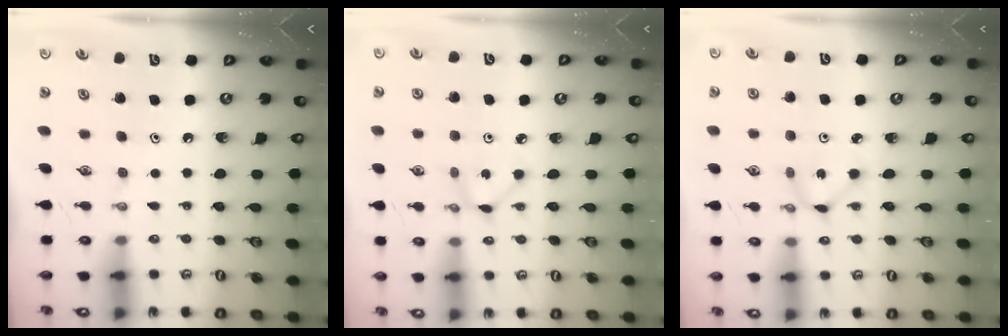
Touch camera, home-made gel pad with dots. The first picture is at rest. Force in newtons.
{"total": 1.7, "press": 1.7, "slide": 0.1}
{"total": 1.6, "press": 1.6, "slide": 0.2}